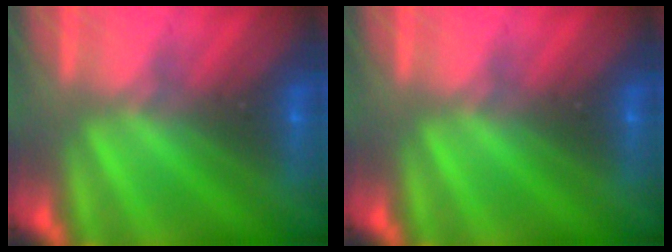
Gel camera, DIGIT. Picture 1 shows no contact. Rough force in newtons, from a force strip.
{"total": 0.0}